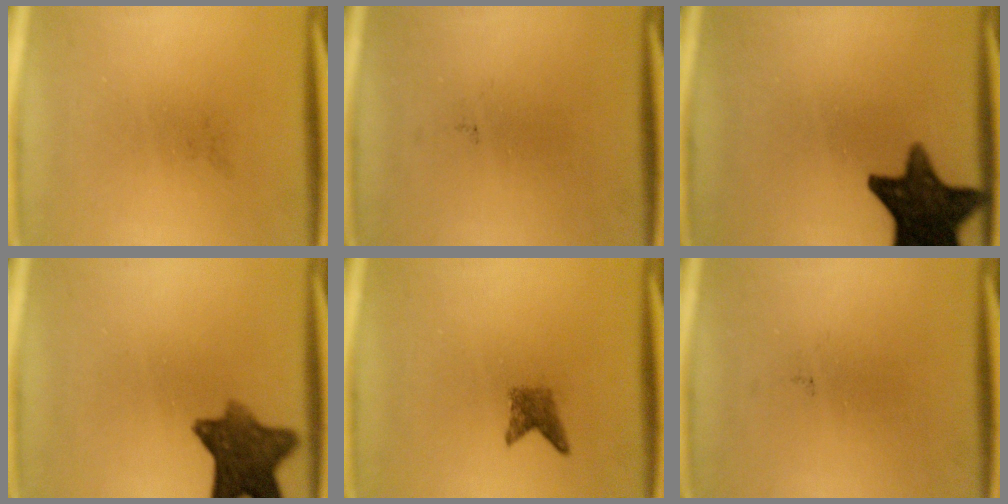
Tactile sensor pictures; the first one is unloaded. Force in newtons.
{"total": 0.0}
{"total": 15.1}
{"total": 9.3}
{"total": 2.0}
{"total": 0.0}